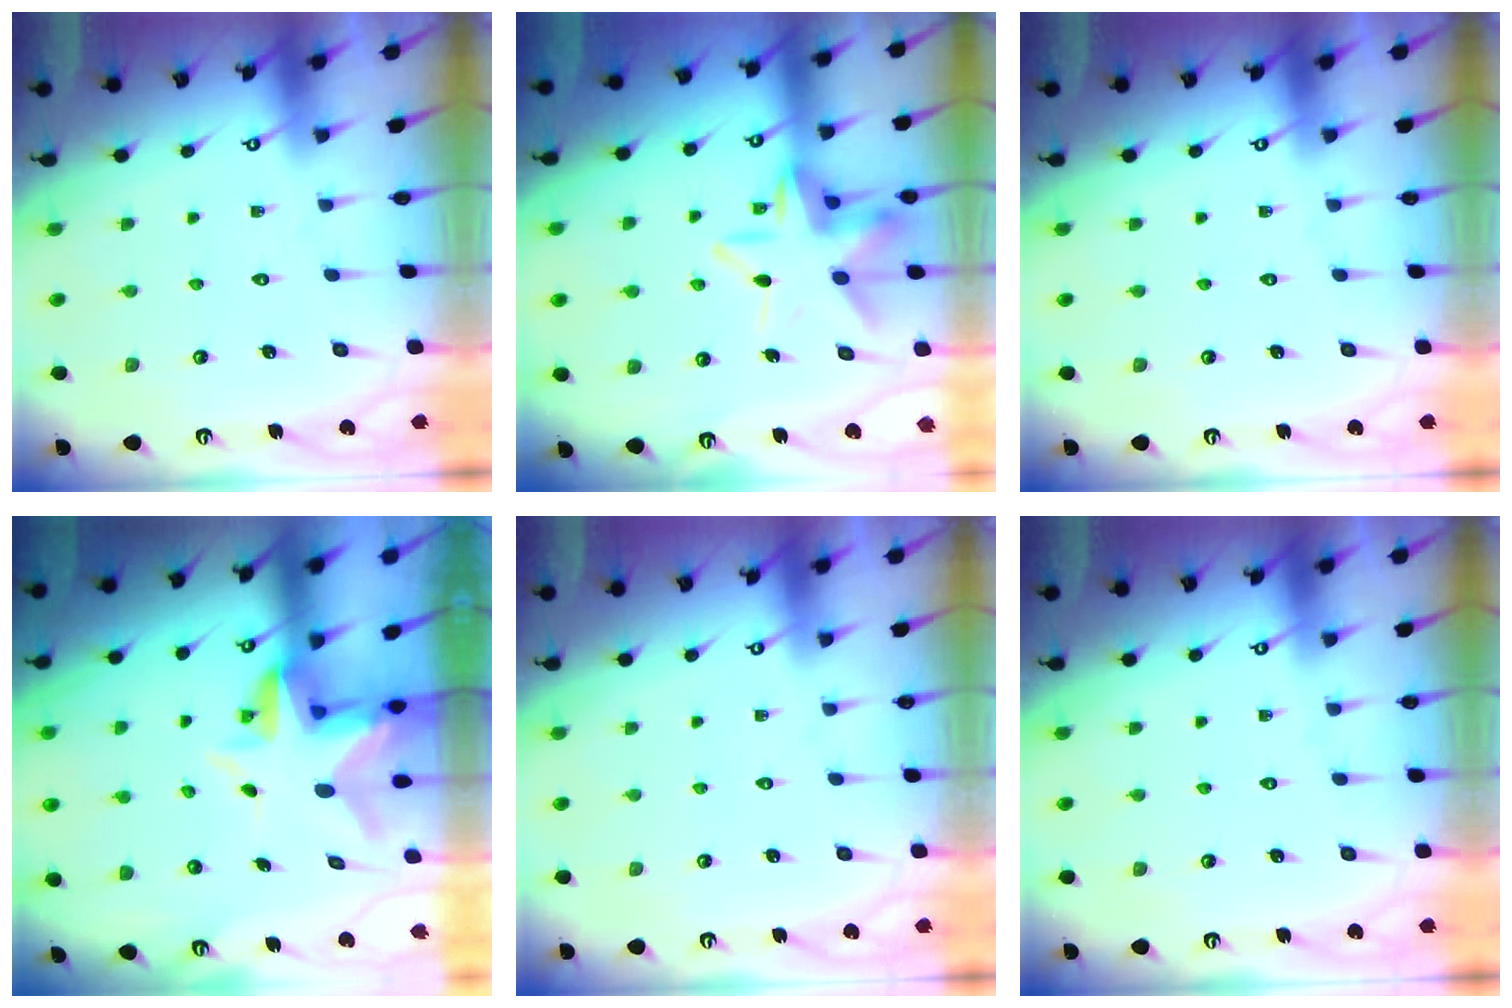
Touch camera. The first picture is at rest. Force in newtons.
{"total": 13.9, "press": 13.8, "slide": 1.6}
{"total": 0.0}
{"total": 5.9, "press": 5.8, "slide": 0.6}
{"total": 0.0}
{"total": 0.0}